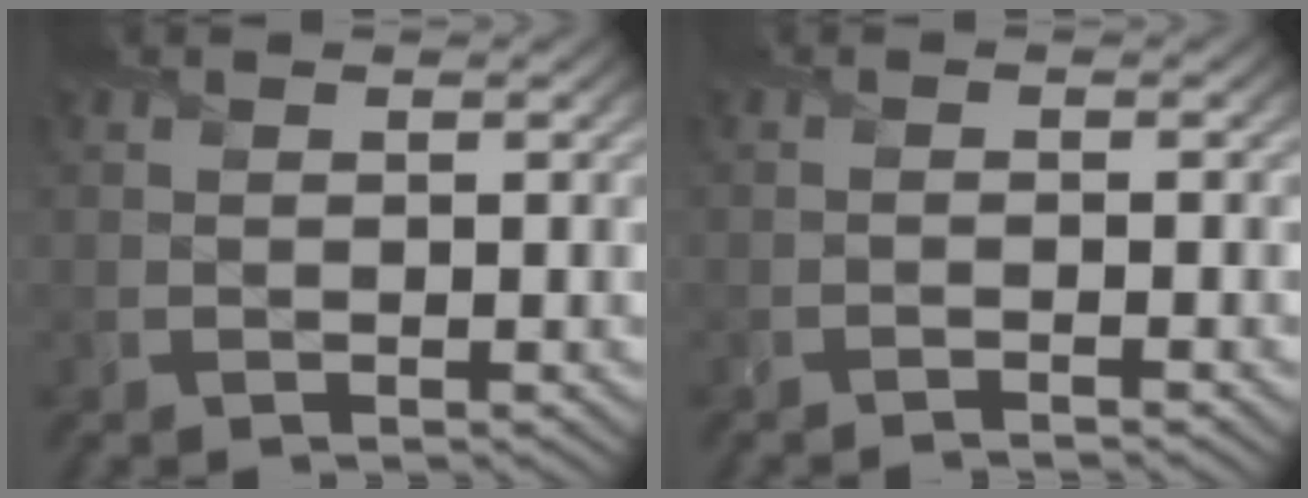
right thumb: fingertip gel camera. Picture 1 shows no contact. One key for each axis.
{"total": 1.3, "fx": -0.8, "fy": 0.2, "fz": 1.0, "tx": -0.005, "ty": 0.000, "tz": -0.027}